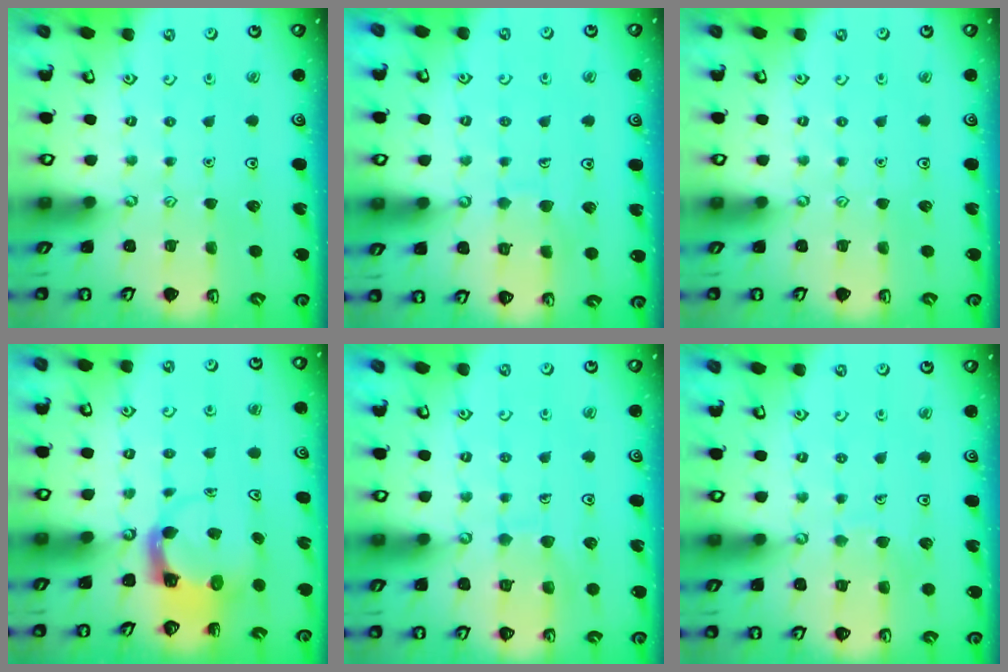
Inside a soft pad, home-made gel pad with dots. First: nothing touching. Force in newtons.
{"total": 6.5, "press": 6.5, "slide": 0.6}
{"total": 0.0}
{"total": 4.0, "press": 4.0, "slide": 0.5}
{"total": 7.9, "press": 7.9, "slide": 0.6}
{"total": 5.6, "press": 5.5, "slide": 0.5}